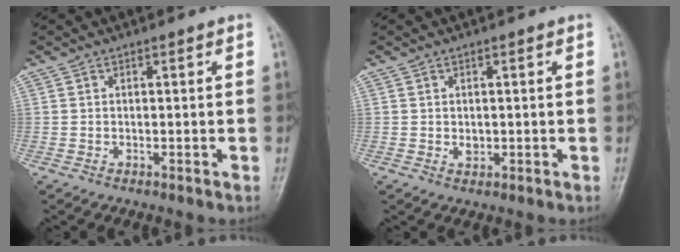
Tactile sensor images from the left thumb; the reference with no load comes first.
{"total": 1.4, "force": [0.0, 1.1, 0.8], "torque": [-0.009, -0.001, 0.003]}